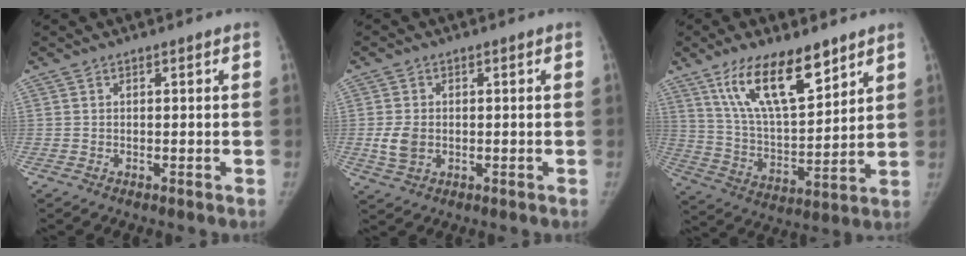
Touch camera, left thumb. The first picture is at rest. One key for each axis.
{"total": 4.6, "fx": -0.3, "fy": 3.4, "fz": 3.1, "tx": -0.061, "ty": -0.003, "tz": -0.002}
{"total": 16.8, "fx": 10.6, "fy": 6.1, "fz": 11.6, "tx": -0.174, "ty": -0.052, "tz": 0.202}